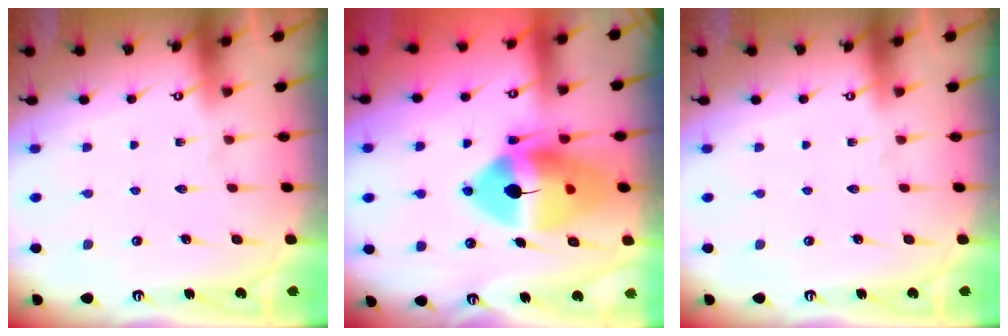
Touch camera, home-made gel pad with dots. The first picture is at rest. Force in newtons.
{"total": 17.4, "press": 17.2, "slide": 2.9}
{"total": 0.0}